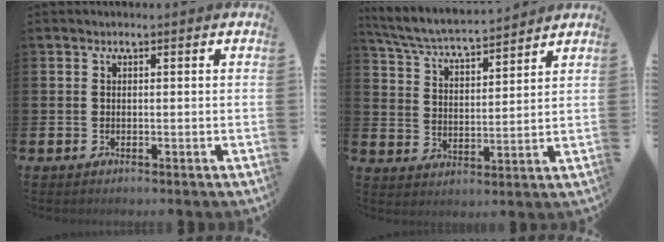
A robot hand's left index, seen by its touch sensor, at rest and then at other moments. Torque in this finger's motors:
{"motor_torque": [0.72, -0.88, 0.23, 0.15]}